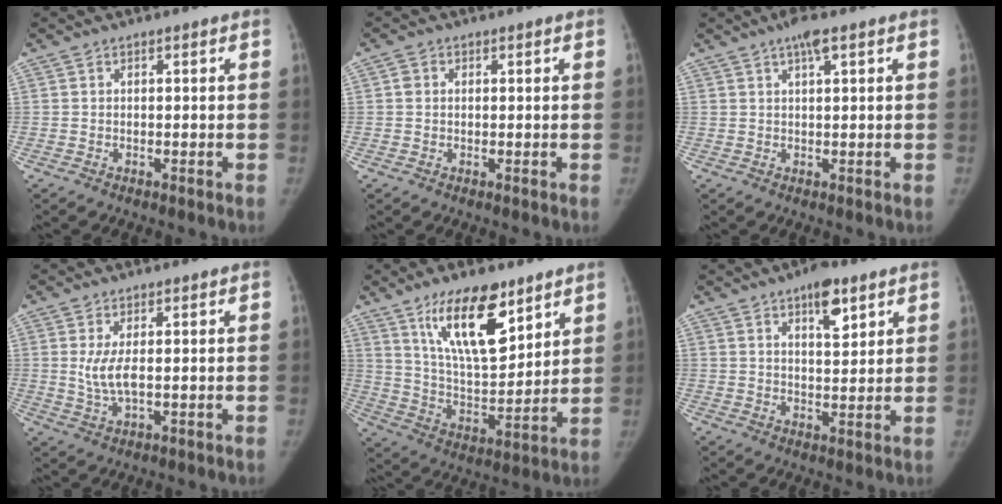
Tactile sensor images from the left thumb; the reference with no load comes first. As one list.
[{"total": 1.7, "force": [0.2, 1.5, 0.7], "torque": [-0.008, 0.003, 0.001]}, {"total": 3.3, "force": [1.9, 0.6, 2.7], "torque": [-0.048, 0.001, 0.033]}, {"total": 4.3, "force": [0.4, 1.4, 4.1], "torque": [-0.093, -0.012, 0.013]}, {"total": 17.3, "force": [10.3, 6.7, 12.1], "torque": [-0.163, -0.061, 0.190]}, {"total": 6.9, "force": [4.1, 2.7, 4.8], "torque": [-0.051, -0.025, 0.059]}]